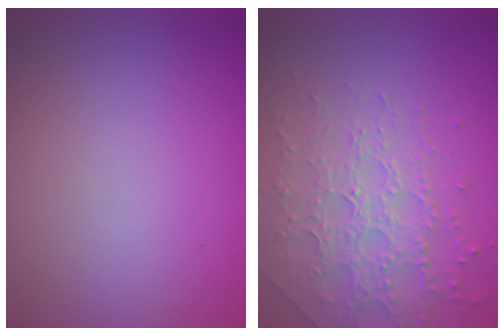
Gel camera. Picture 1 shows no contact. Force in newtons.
{"total": 3.8, "press": 3.6, "slide": 1.1}